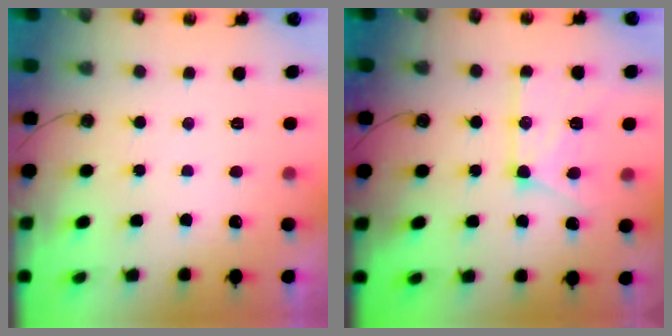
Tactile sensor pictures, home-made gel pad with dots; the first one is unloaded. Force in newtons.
{"total": 12.2, "press": 12.2, "slide": 0.4}